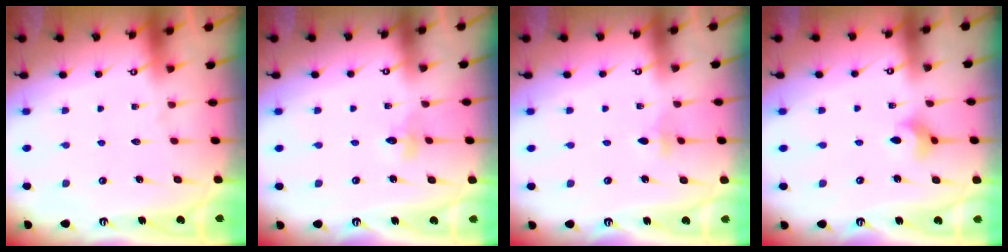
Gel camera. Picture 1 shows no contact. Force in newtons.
{"total": 3.6, "press": 3.5, "slide": 0.4}
{"total": 2.8, "press": 2.7, "slide": 0.9}
{"total": 4.2, "press": 4.2, "slide": 0.6}